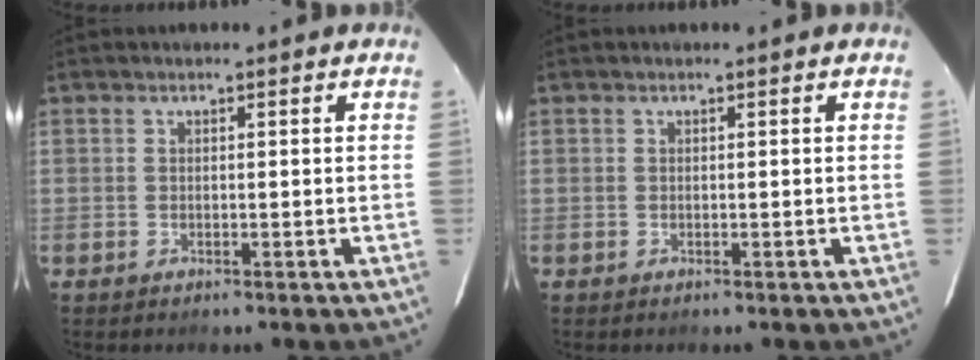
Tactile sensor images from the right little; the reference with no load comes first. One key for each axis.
{"total": 0.0}